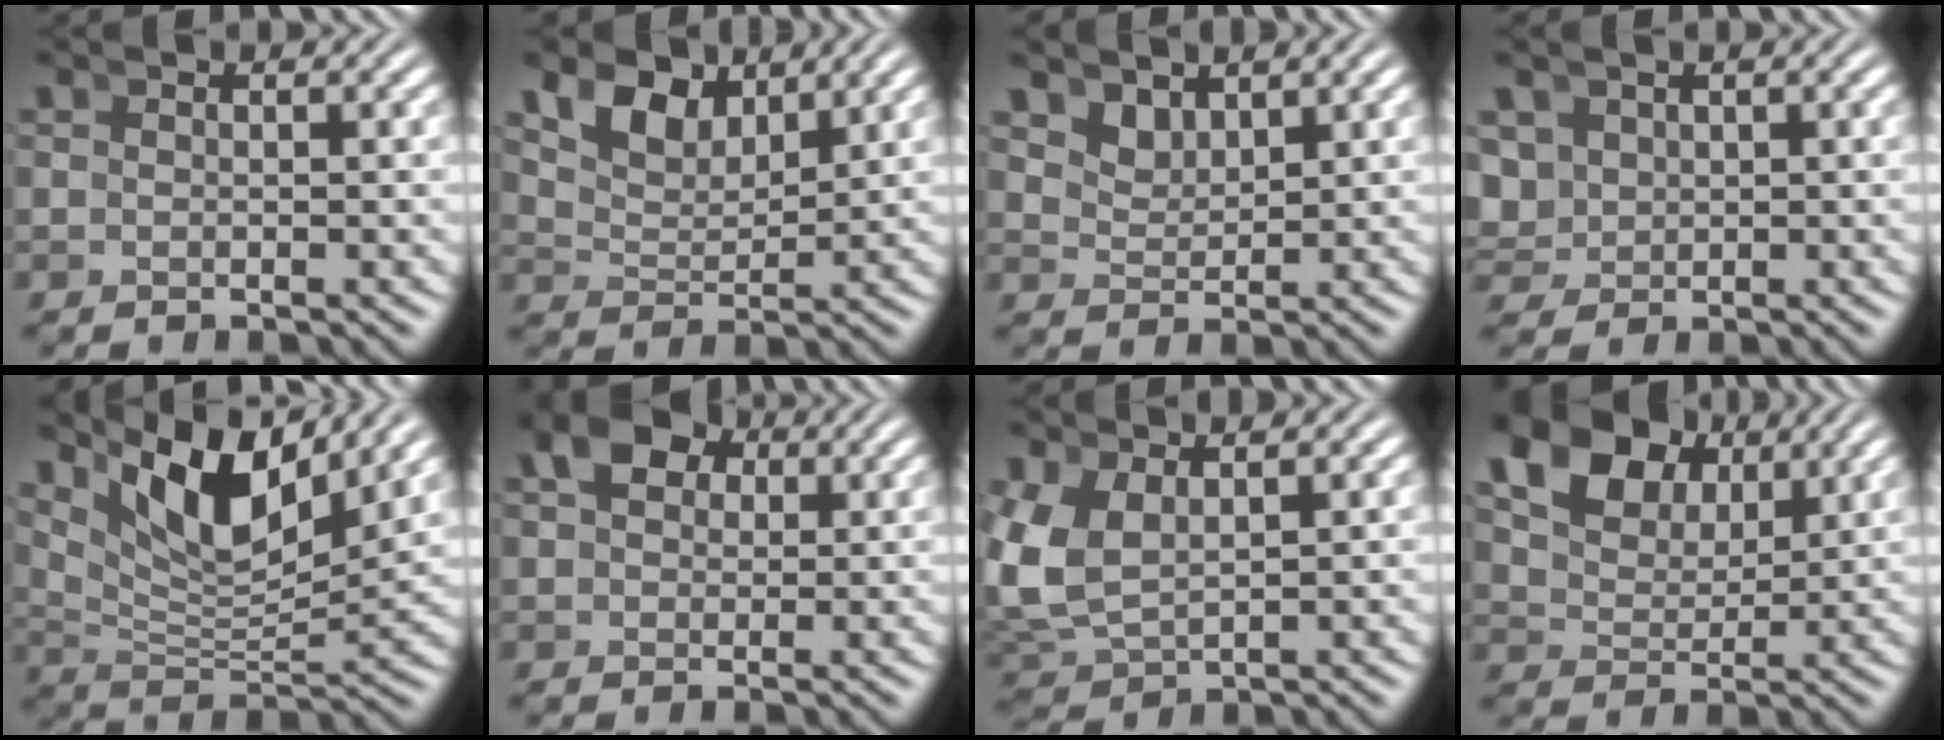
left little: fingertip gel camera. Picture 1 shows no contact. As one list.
[{"total": 5.0, "force": [3.1, 2.9, 2.6], "torque": [-0.052, -0.006, 0.056]}, {"total": 2.4, "force": [2.0, 1.0, 0.8], "torque": [-0.020, -0.007, 0.042]}, {"total": 3.8, "force": [0.5, 3.5, 1.4], "torque": [-0.054, -0.020, 0.024]}, {"total": 8.5, "force": [5.1, 3.2, 6.1], "torque": [-0.098, 0.008, 0.087]}, {"total": 6.7, "force": [2.6, 5.2, 3.4], "torque": [-0.054, 0.016, 0.031]}, {"total": 5.9, "force": [0.3, 4.9, 3.3], "torque": [-0.107, -0.016, 0.021]}, {"total": 9.2, "force": [4.8, 6.3, 4.7], "torque": [-0.086, 0.013, 0.069]}]